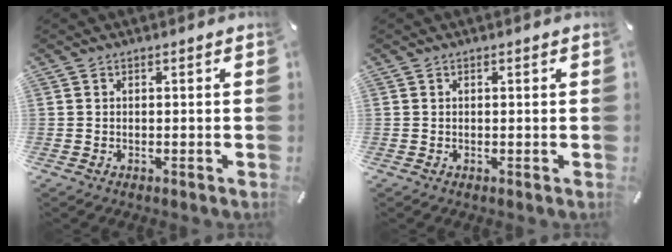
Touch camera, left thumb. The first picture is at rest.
{"total": 0.0}